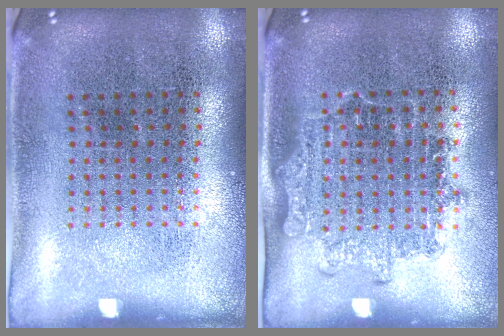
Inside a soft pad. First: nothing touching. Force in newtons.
{"total": 1.3, "press": 1.1, "slide": 0.8}